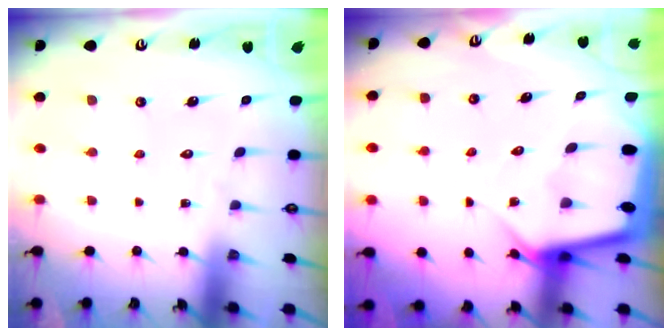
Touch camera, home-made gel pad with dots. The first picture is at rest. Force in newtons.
{"total": 6.1, "press": 6.1, "slide": 0.5}